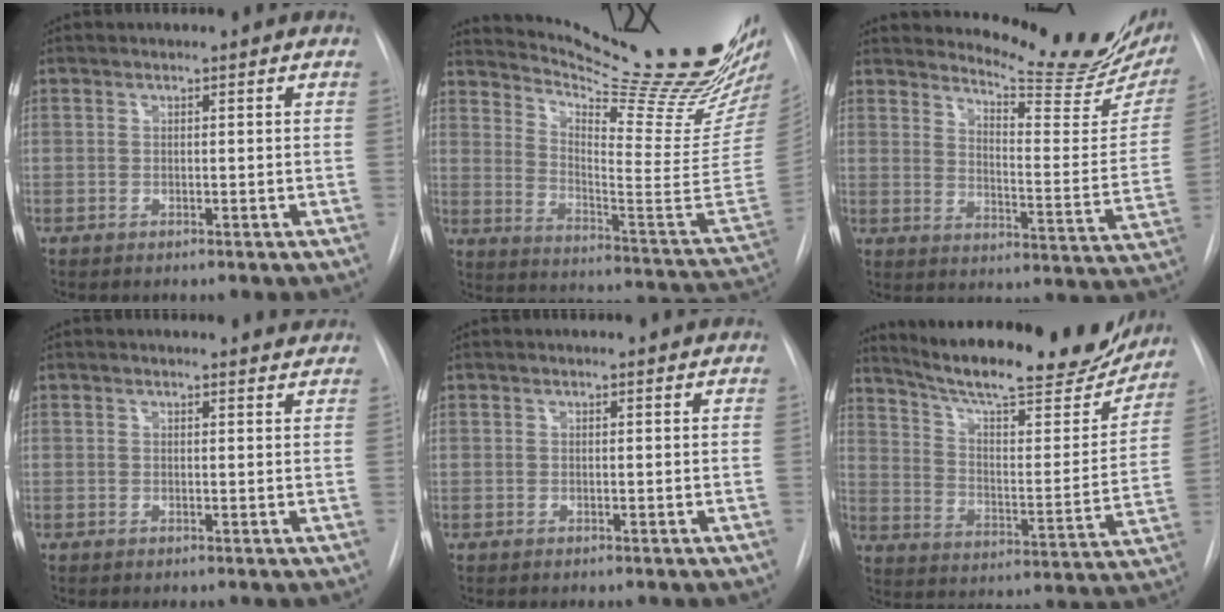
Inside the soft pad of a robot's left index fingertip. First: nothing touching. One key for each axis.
{"total": 26.2, "fx": 22.4, "fy": -0.8, "fz": 13.5, "tx": -0.216, "ty": -0.133, "tz": 0.307}
{"total": 17.4, "fx": 15.9, "fy": 2.7, "fz": 6.5, "tx": -0.087, "ty": -0.091, "tz": 0.190}
{"total": 2.8, "fx": 2.8, "fy": 0.3, "fz": 0.3, "tx": -0.008, "ty": -0.002, "tz": 0.018}
{"total": 1.0, "fx": 1.0, "fy": 0.1, "fz": 0.2, "tx": -0.012, "ty": 0.005, "tz": 0.007}
{"total": 24.9, "fx": 21.6, "fy": 4.3, "fz": 11.6, "tx": -0.179, "ty": -0.039, "tz": 0.298}